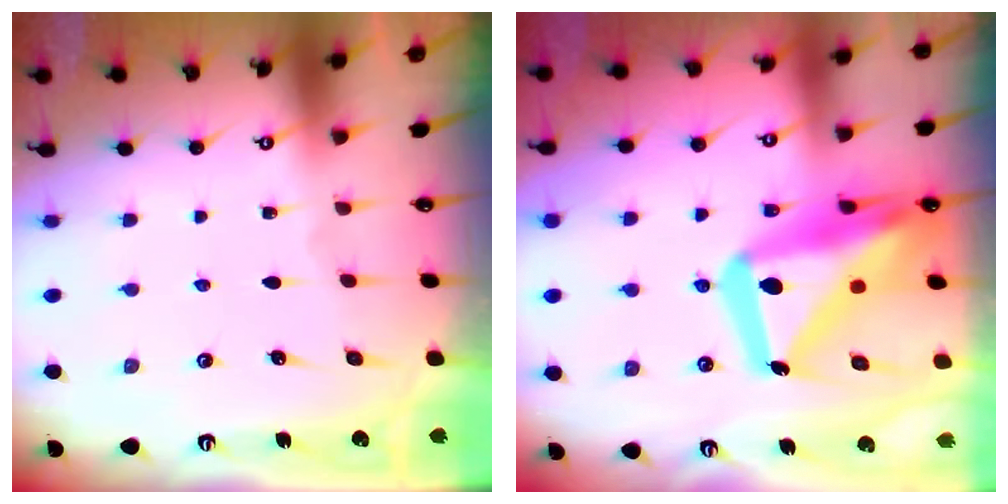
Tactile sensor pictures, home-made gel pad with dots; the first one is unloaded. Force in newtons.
{"total": 24.0, "press": 23.9, "slide": 2.4}